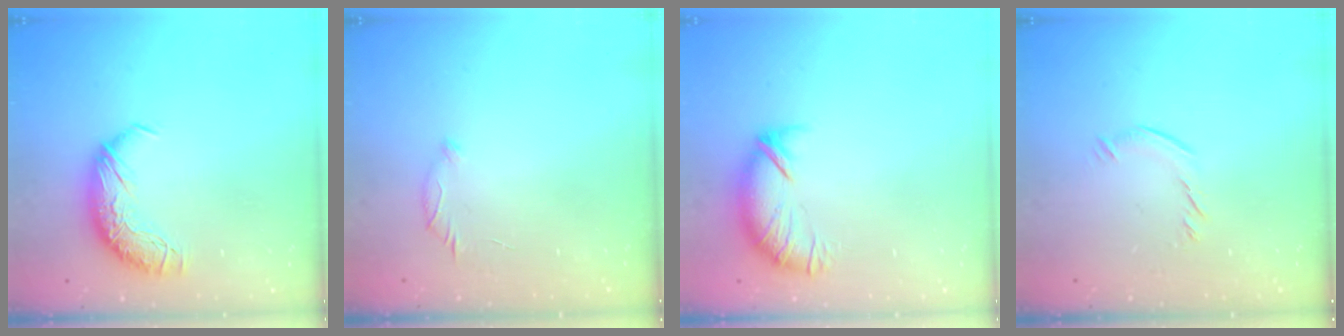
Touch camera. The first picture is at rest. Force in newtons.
{"total": 7.7, "press": 7.7, "slide": 0.6}
{"total": 4.1, "press": 3.7, "slide": 1.7}
{"total": 5.5, "press": 5.4, "slide": 0.8}